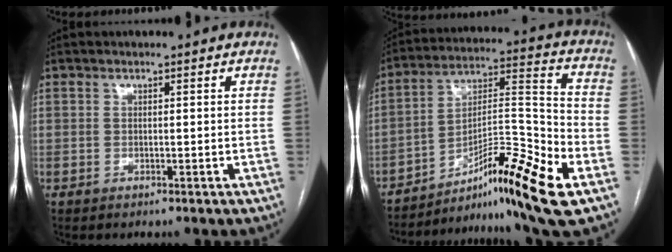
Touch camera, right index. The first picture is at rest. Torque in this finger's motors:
{"motor_torque": [1.13, -1.02, 0.20, 0.06]}